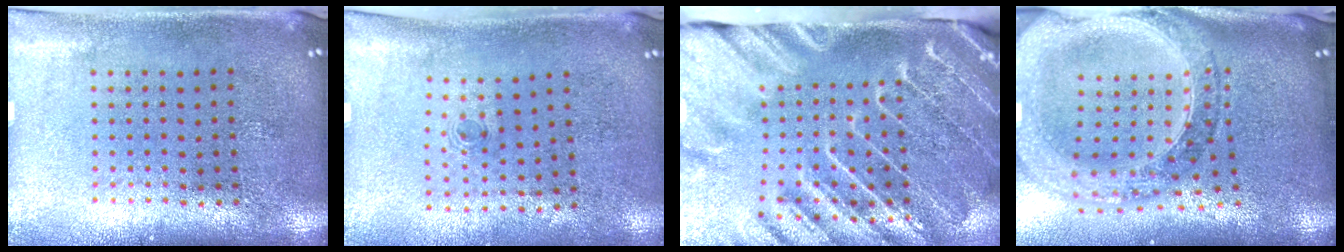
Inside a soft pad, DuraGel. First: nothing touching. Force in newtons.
{"total": 0.6, "press": 0.3, "slide": 0.5}
{"total": 4.3, "press": 3.4, "slide": 2.7}
{"total": 2.9, "press": 2.4, "slide": 1.5}